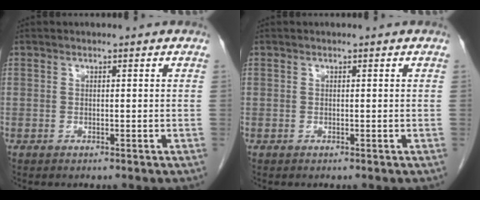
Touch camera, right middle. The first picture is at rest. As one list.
[{"total": 0.0}]